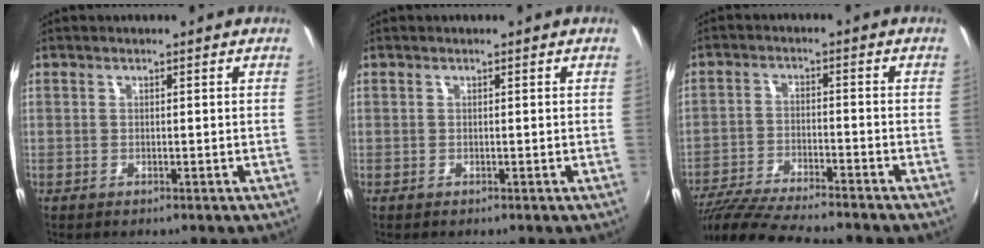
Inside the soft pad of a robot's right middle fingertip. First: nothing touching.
{"total": 0.0}
{"total": 15.0, "force": [-13.4, 1.5, 6.8], "torque": [-0.141, -0.025, -0.226]}